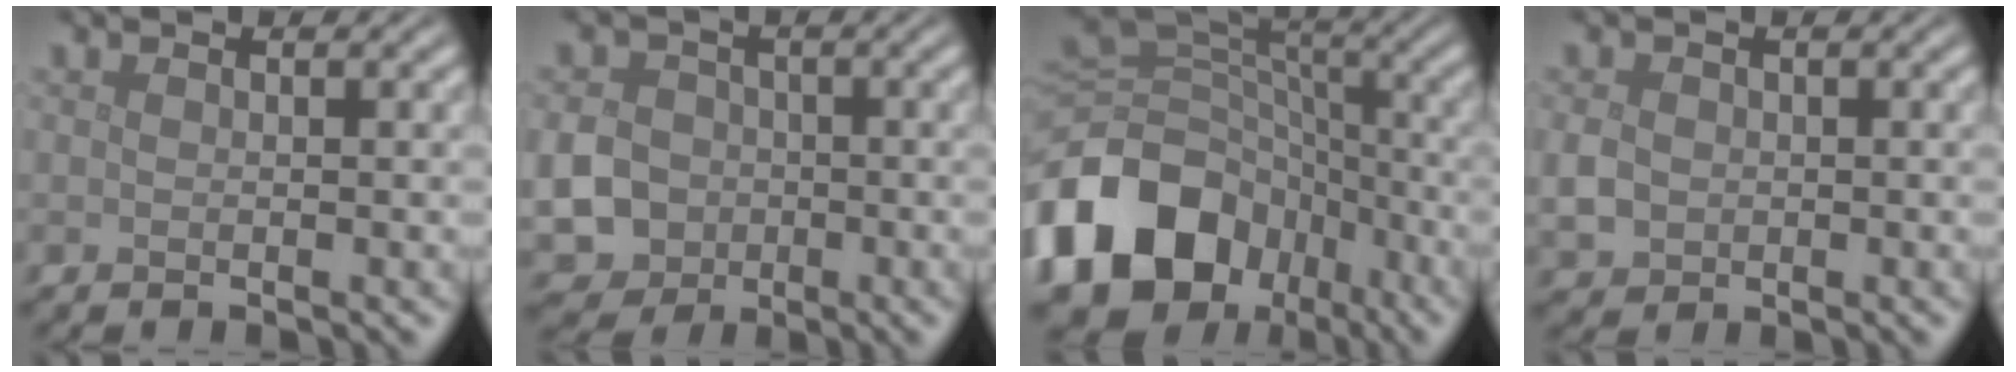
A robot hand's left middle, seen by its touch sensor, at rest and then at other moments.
{"total": 8.7, "force": [-2.0, 8.0, 2.9], "torque": [-0.070, -0.018, -0.067]}
{"total": 15.1, "force": [-6.8, 11.5, 7.1], "torque": [-0.177, -0.016, -0.121]}
{"total": 2.2, "force": [-0.1, 1.9, 1.1], "torque": [-0.027, -0.004, -0.004]}